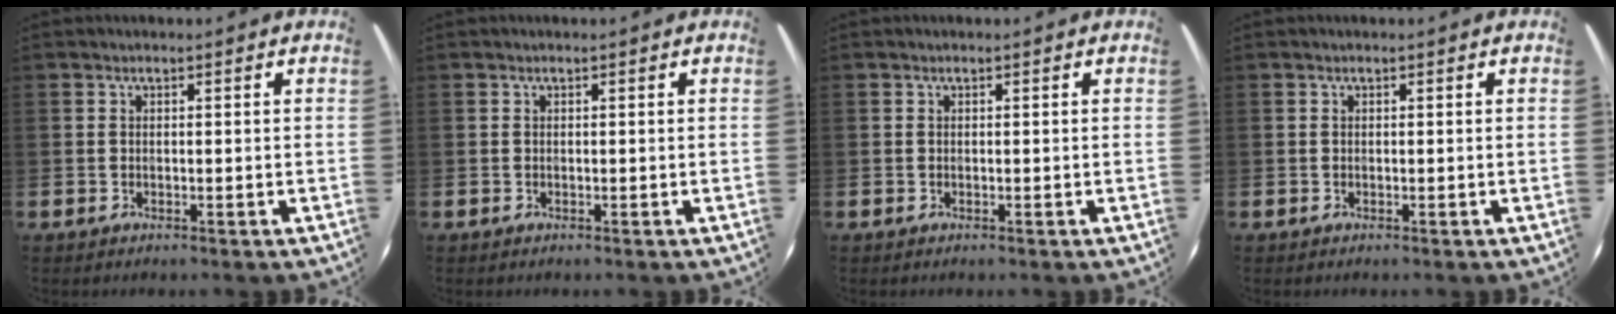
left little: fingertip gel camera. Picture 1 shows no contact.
{"total": 0.0}
{"total": 0.0}
{"total": 0.0}